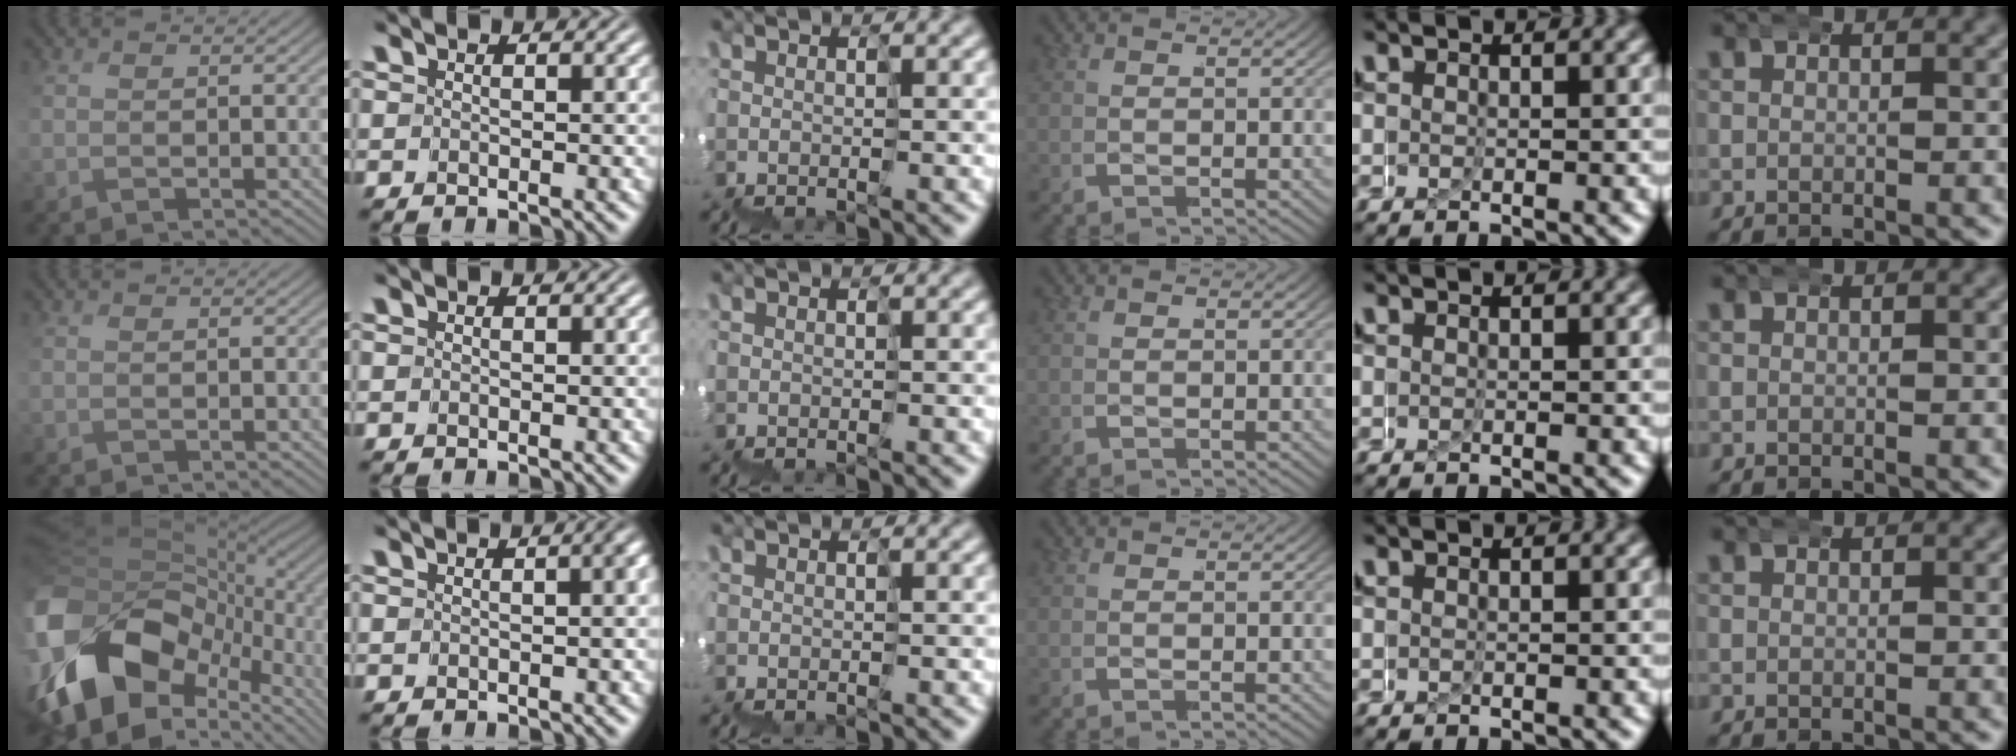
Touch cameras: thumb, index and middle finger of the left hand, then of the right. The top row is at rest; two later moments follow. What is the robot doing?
{"motion": "wrap", "object": "ethernet cable"}